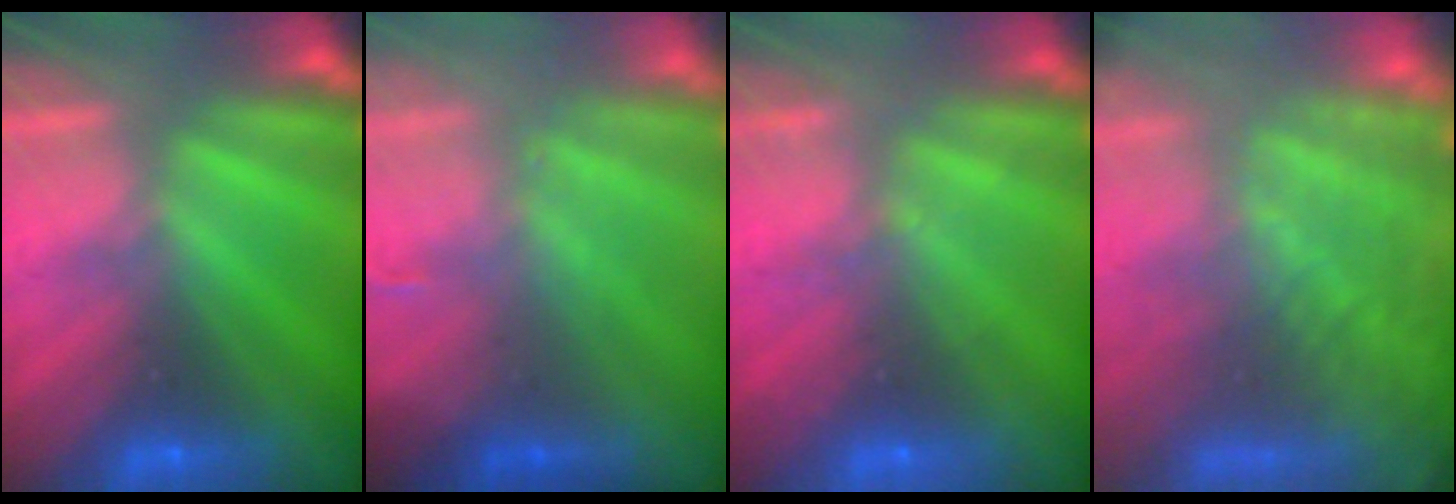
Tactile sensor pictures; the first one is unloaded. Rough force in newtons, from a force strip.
{"total": 2.6}
{"total": 2.0}
{"total": 10.5}